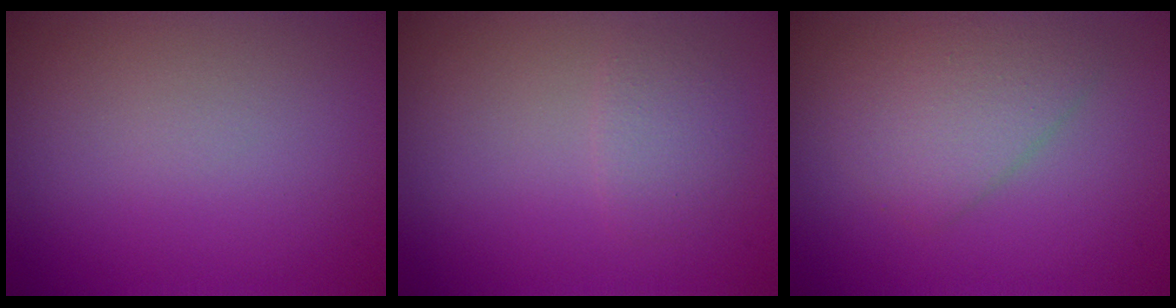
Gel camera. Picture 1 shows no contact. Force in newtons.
{"total": 1.5, "press": 1.5, "slide": 0.1}
{"total": 3.0, "press": 3.0, "slide": 0.1}